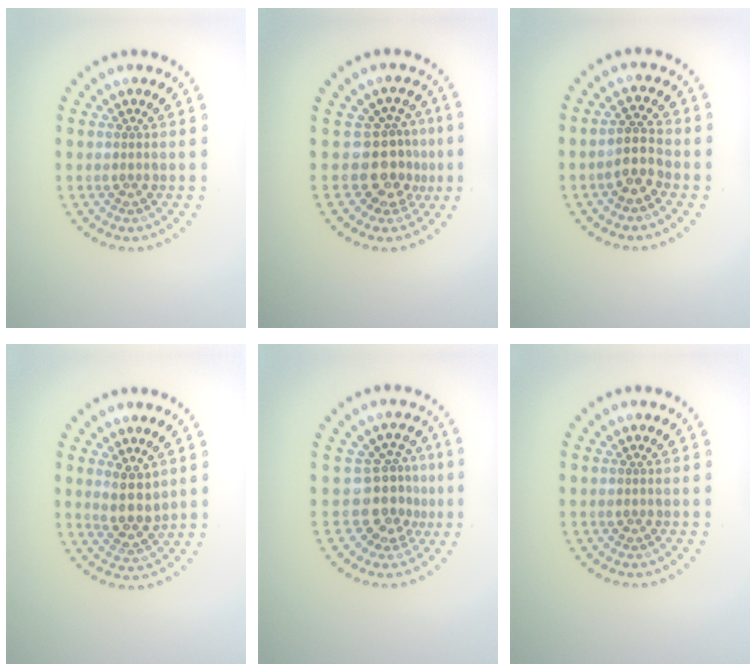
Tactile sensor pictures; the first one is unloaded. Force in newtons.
{"total": 3.7, "press": 2.6, "slide": 2.6}
{"total": 2.5, "press": 2.2, "slide": 1.2}
{"total": 2.8, "press": 2.4, "slide": 1.5}
{"total": 3.4, "press": 2.5, "slide": 2.4}
{"total": 0.0}